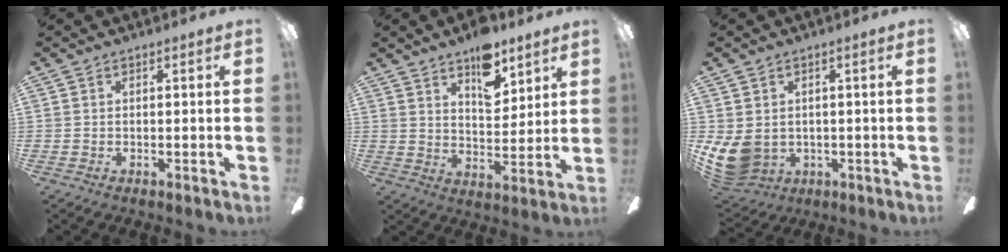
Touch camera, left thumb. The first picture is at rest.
{"total": 10.8, "force": [7.5, 5.2, 5.8], "torque": [-0.077, -0.036, 0.131]}
{"total": 8.8, "force": [-0.8, 7.5, 4.5], "torque": [-0.119, -0.003, -0.014]}